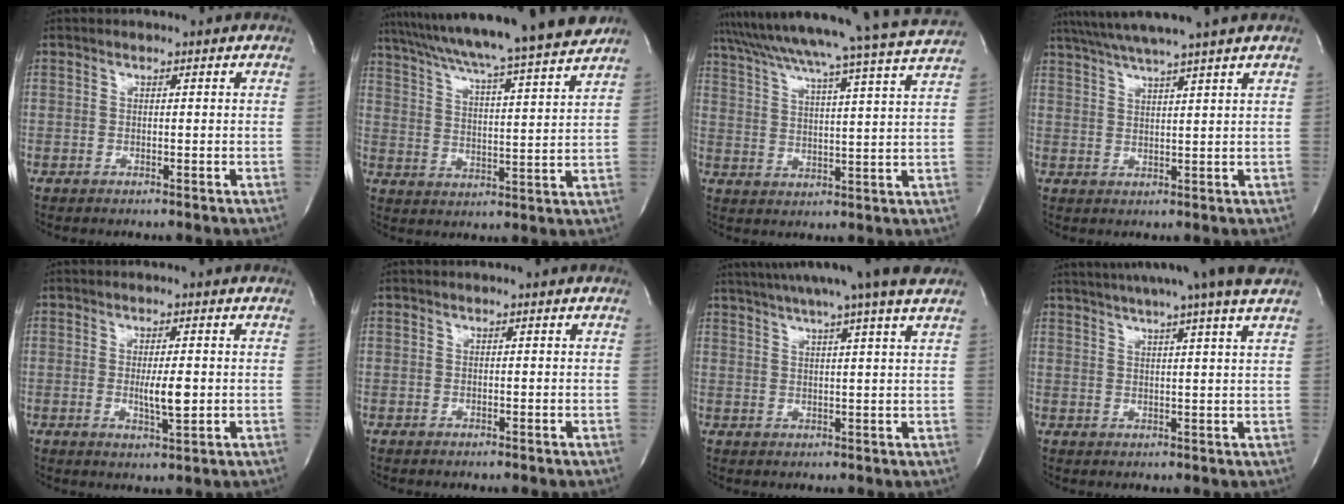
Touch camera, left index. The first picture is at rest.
{"total": 22.7, "force": [20.1, -1.4, 10.4], "torque": [-0.178, -0.021, 0.286]}
{"total": 23.8, "force": [21.5, -2.8, 9.8], "torque": [-0.174, -0.043, 0.289]}
{"total": 10.3, "force": [8.7, -1.8, 5.3], "torque": [-0.093, 0.018, 0.130]}
{"total": 4.1, "force": [-0.2, 0.8, 4.0], "torque": [-0.072, -0.007, -0.001]}
{"total": 0.0}
{"total": 14.2, "force": [11.8, -1.6, 7.7], "torque": [-0.133, 0.008, 0.154]}
{"total": 15.3, "force": [12.9, -1.7, 8.1], "torque": [-0.138, 0.000, 0.167]}